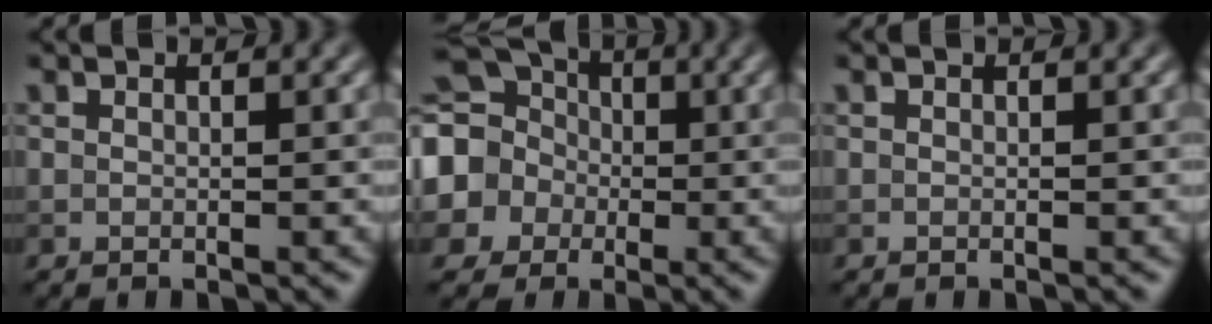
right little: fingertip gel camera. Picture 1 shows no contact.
{"total": 14.0, "force": [0.1, 12.9, 5.4], "torque": [-0.148, 0.006, -0.039]}
{"total": 0.0}